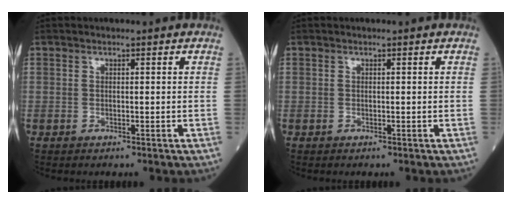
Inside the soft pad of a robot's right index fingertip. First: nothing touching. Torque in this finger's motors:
{"motor_torque": [0.00, 0.00, 0.00, 0.00]}